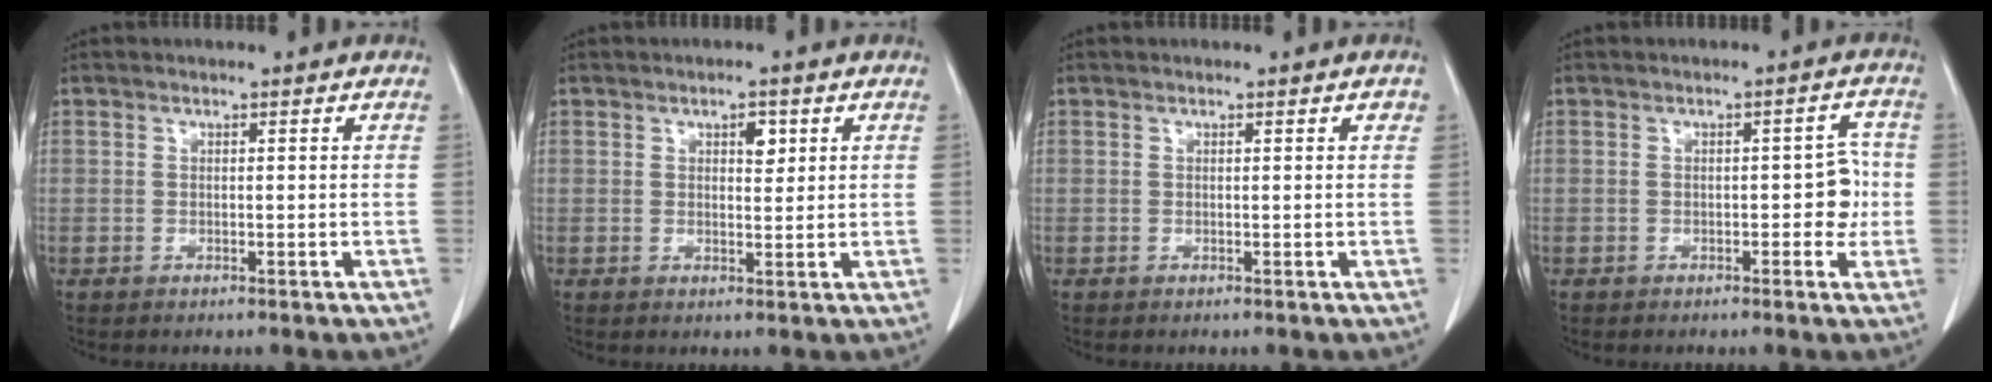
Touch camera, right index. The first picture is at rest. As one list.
[{"total": 2.6, "force": [1.2, 1.2, 2.0], "torque": [-0.027, -0.002, 0.017]}, {"total": 0.7, "force": [0.4, 0.2, 0.5], "torque": [-0.001, 0.001, 0.002]}, {"total": 3.9, "force": [-0.5, 1.8, 3.4], "torque": [-0.036, 0.018, -0.005]}]